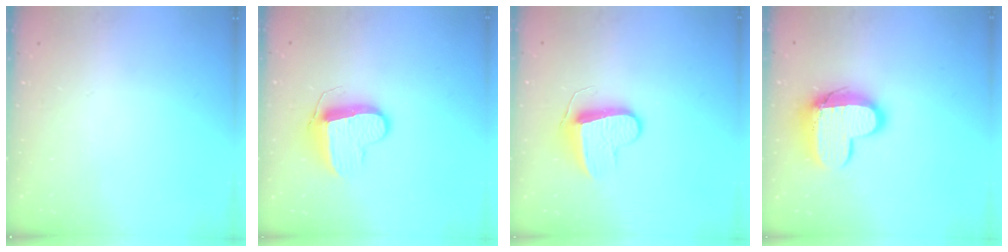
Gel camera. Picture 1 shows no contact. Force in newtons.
{"total": 10.1, "press": 10.1, "slide": 0.3}
{"total": 9.0, "press": 9.0, "slide": 0.2}
{"total": 12.7, "press": 12.7, "slide": 0.9}